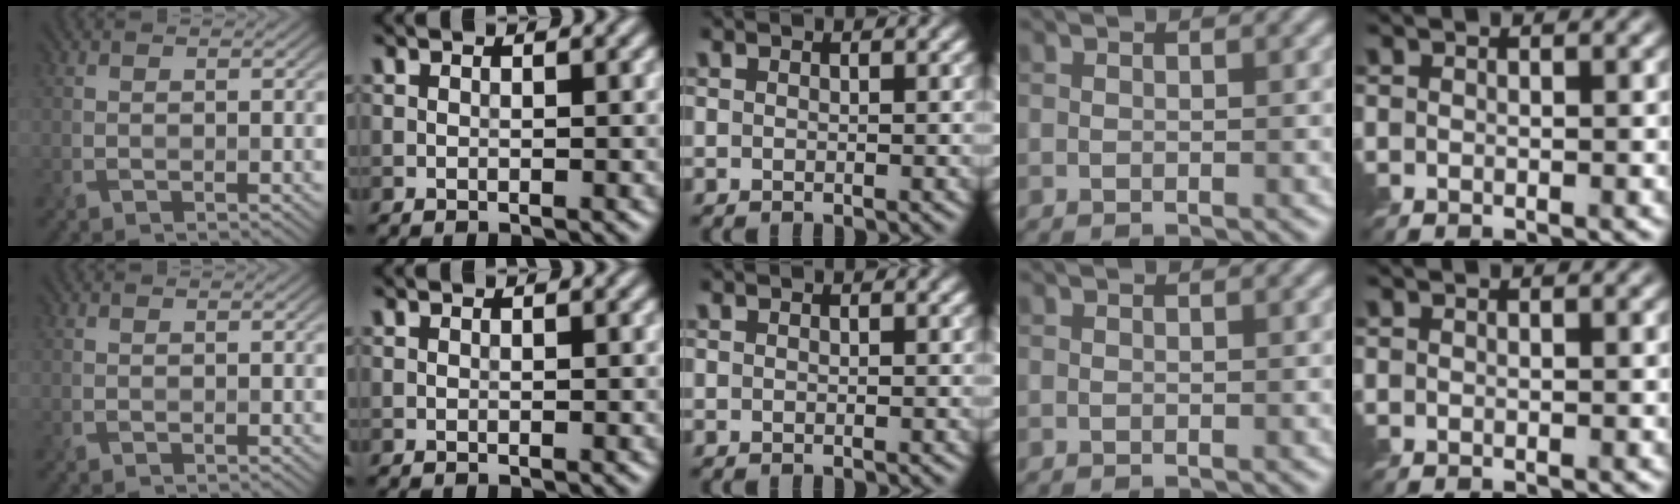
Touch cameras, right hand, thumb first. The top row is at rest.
{}